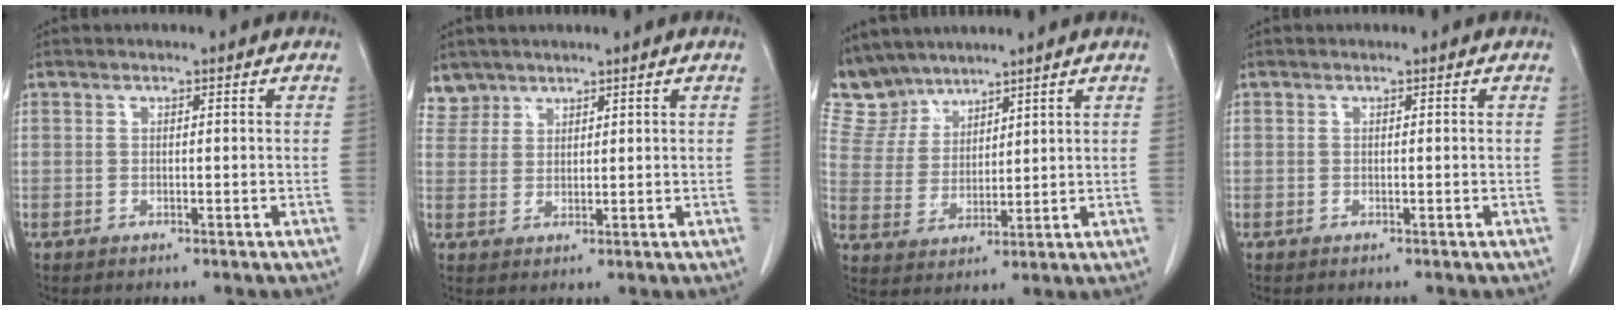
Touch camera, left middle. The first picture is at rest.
{"total": 3.1, "force": [2.6, 1.5, -0.6], "torque": [0.019, 0.007, 0.051]}
{"total": 6.9, "force": [6.5, 2.4, 0.0], "torque": [-0.011, 0.007, 0.147]}
{"total": 0.0}